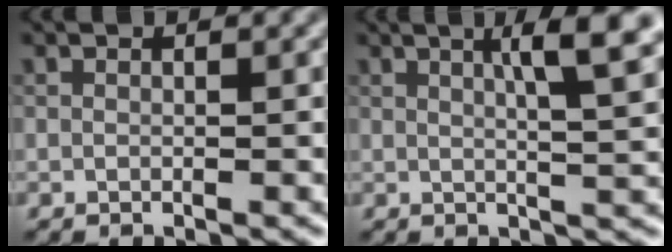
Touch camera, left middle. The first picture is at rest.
{"total": 5.6, "force": [2.2, 1.1, 5.1], "torque": [-0.060, 0.008, 0.031]}